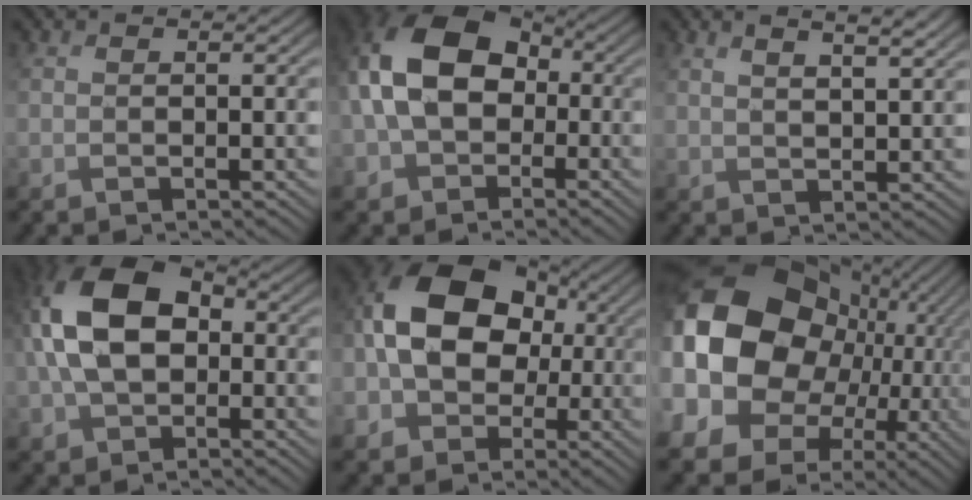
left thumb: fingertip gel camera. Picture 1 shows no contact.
{"total": 14.0, "force": [-0.4, 9.8, 9.9], "torque": [-0.221, 0.000, -0.019]}
{"total": 5.2, "force": [3.6, 1.2, 3.6], "torque": [-0.046, 0.010, 0.045]}
{"total": 12.0, "force": [-0.3, 7.8, 9.1], "torque": [-0.214, 0.007, -0.016]}
{"total": 16.3, "force": [-0.8, 12.2, 10.8], "torque": [-0.231, 0.012, -0.040]}
{"total": 22.7, "force": [1.2, 18.1, 13.6], "torque": [-0.320, -0.026, 0.033]}